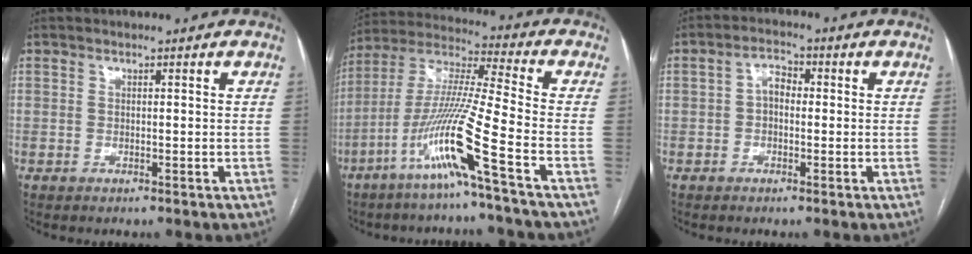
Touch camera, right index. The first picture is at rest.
{"total": 14.5, "force": [-7.0, -2.0, 12.5], "torque": [-0.260, -0.017, -0.142]}
{"total": 3.3, "force": [-0.1, 2.2, 2.5], "torque": [-0.041, 0.018, -0.006]}